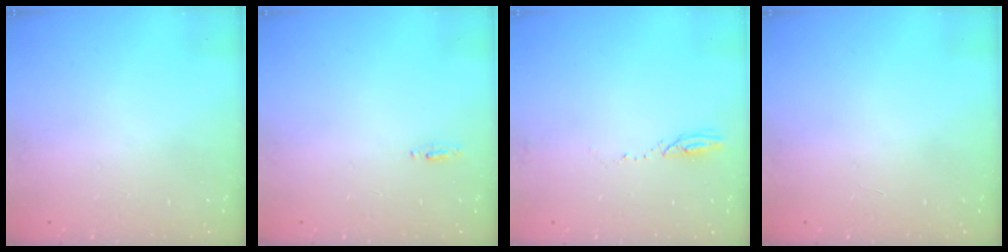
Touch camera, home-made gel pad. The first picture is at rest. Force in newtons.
{"total": 3.9, "press": 2.9, "slide": 2.6}
{"total": 2.5, "press": 2.5, "slide": 0.2}
{"total": 0.0}